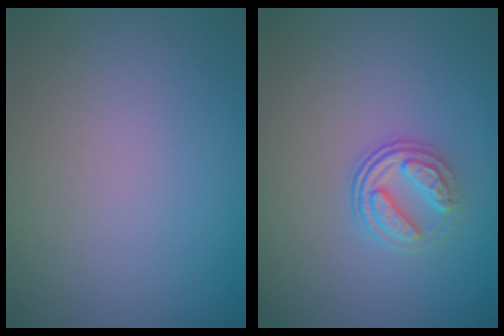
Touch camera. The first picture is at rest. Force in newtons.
{"total": 2.5, "press": 1.9, "slide": 1.6}